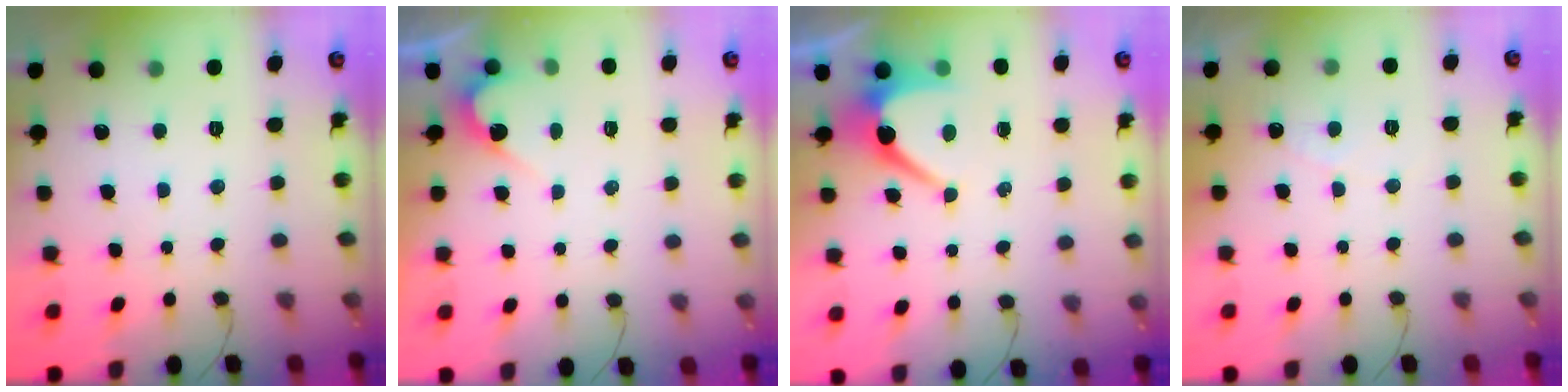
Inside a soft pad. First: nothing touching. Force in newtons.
{"total": 2.8, "press": 2.8, "slide": 0.2}
{"total": 7.1, "press": 7.1, "slide": 0.6}
{"total": 3.8, "press": 3.8, "slide": 0.4}